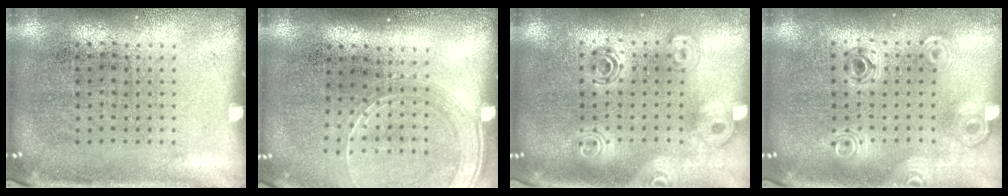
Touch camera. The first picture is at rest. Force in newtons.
{"total": 1.7, "press": 1.5, "slide": 0.7}
{"total": 1.8, "press": 1.6, "slide": 0.9}
{"total": 0.8, "press": 0.8, "slide": 0.2}